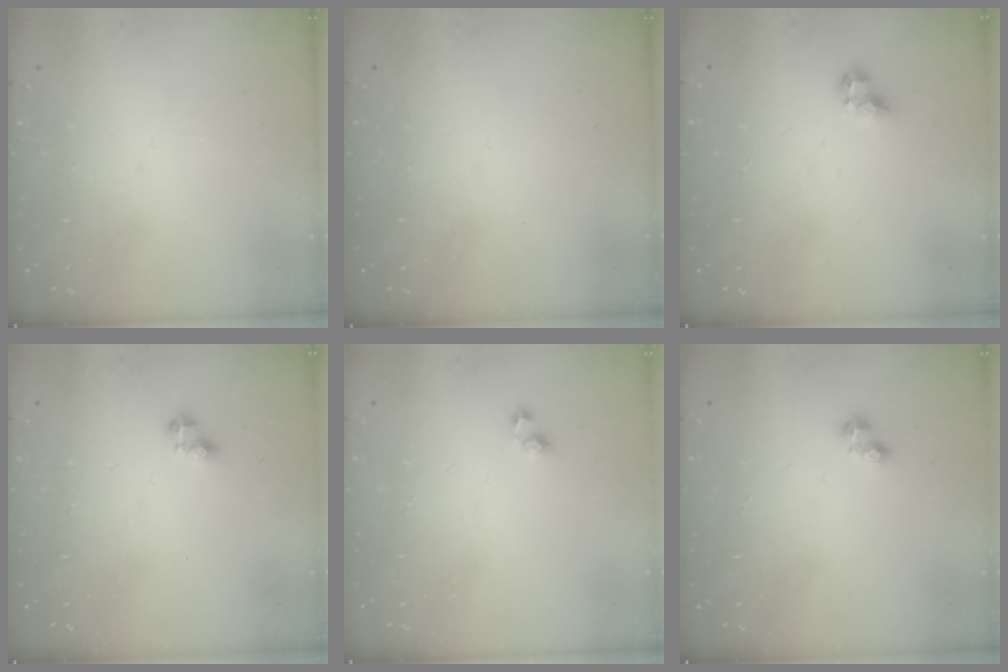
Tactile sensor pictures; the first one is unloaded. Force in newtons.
{"total": 0.0}
{"total": 5.4, "press": 5.3, "slide": 0.6}
{"total": 3.5, "press": 3.4, "slide": 0.6}
{"total": 2.4, "press": 2.0, "slide": 1.3}
{"total": 2.5, "press": 2.5, "slide": 0.4}